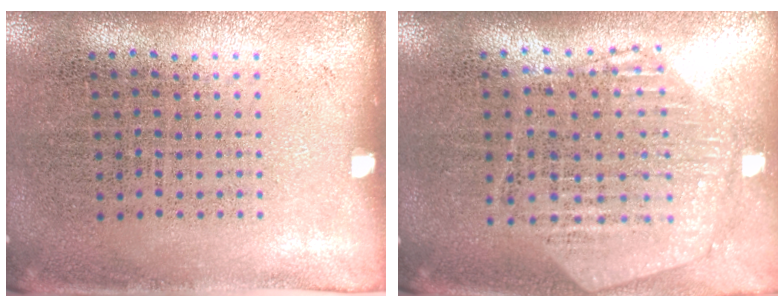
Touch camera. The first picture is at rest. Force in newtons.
{"total": 1.2, "press": 1.2, "slide": 0.2}